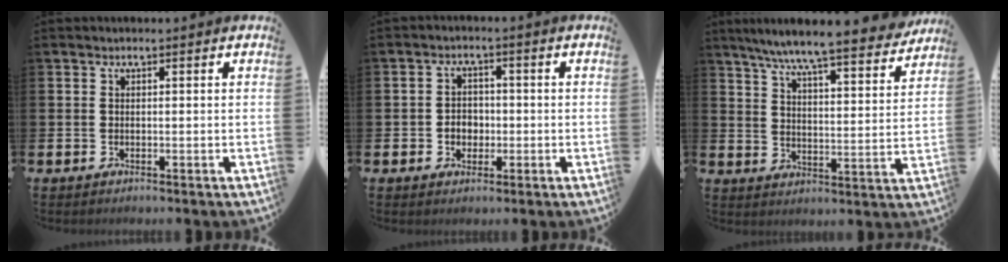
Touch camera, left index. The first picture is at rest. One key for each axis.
{"total": 3.0, "fx": -0.6, "fy": 2.6, "fz": 1.3, "tx": -0.019, "ty": 0.002, "tz": -0.018}
{"total": 8.4, "fx": 7.8, "fy": 0.1, "fz": 3.2, "tx": -0.084, "ty": -0.056, "tz": 0.132}